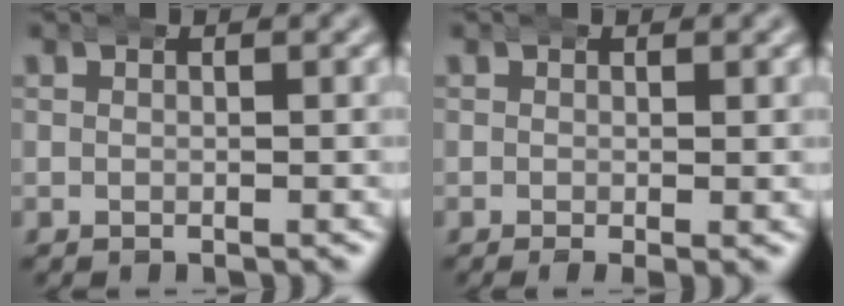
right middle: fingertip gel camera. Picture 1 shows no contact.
{"total": 1.0, "force": [-0.3, 0.1, 0.9], "torque": [-0.012, -0.002, -0.004]}